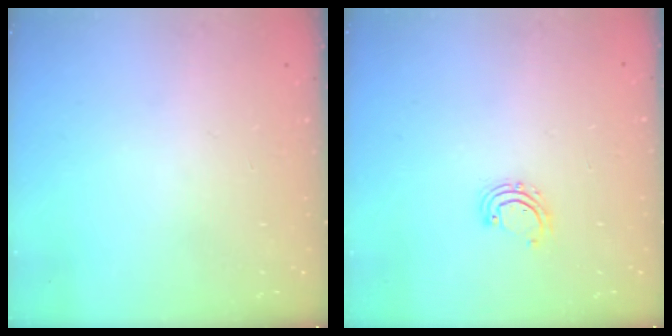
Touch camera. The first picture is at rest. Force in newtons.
{"total": 3.9, "press": 3.9, "slide": 0.2}